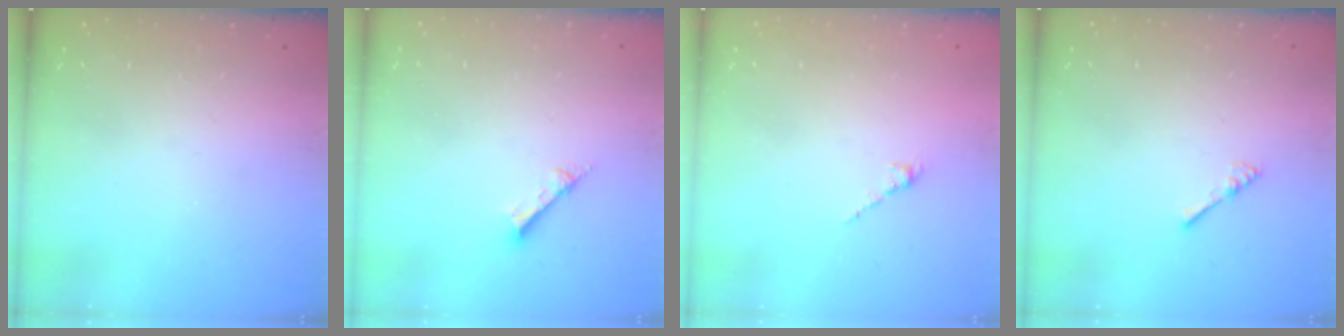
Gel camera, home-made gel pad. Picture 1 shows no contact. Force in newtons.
{"total": 3.3, "press": 3.3, "slide": 0.0}
{"total": 1.3, "press": 1.2, "slide": 0.5}
{"total": 2.4, "press": 2.4, "slide": 0.5}